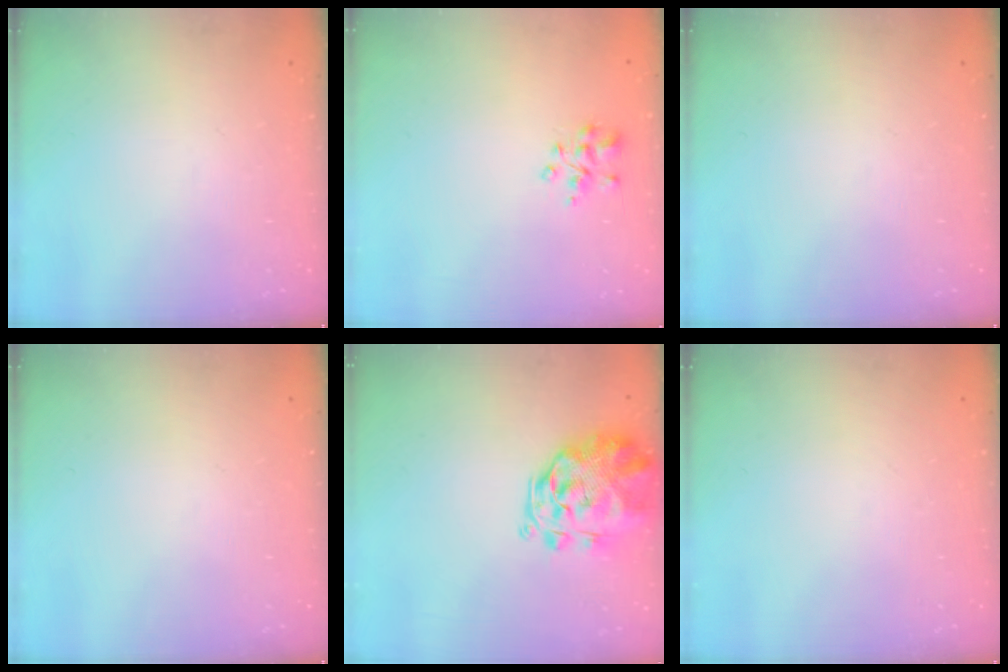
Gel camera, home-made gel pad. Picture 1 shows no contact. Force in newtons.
{"total": 3.9, "press": 3.9, "slide": 0.2}
{"total": 0.0}
{"total": 0.0}
{"total": 3.4, "press": 3.0, "slide": 1.6}
{"total": 0.0}